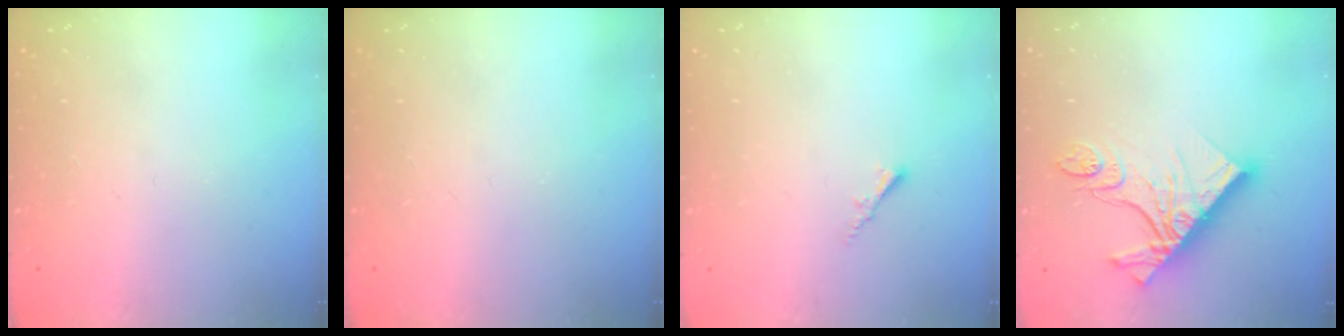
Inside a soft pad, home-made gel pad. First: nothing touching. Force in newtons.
{"total": 0.0}
{"total": 1.8, "press": 1.7, "slide": 0.5}
{"total": 15.3, "press": 15.3, "slide": 1.3}